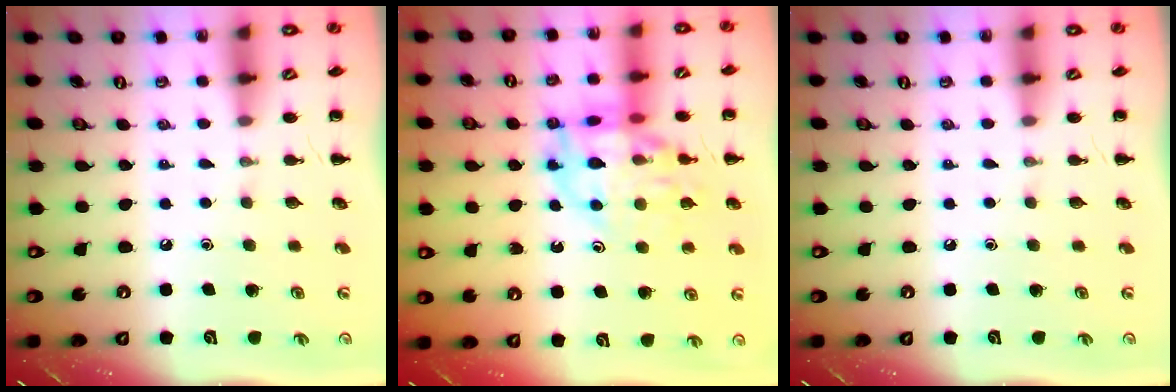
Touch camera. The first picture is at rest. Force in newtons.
{"total": 14.4, "press": 14.2, "slide": 2.6}
{"total": 0.0}